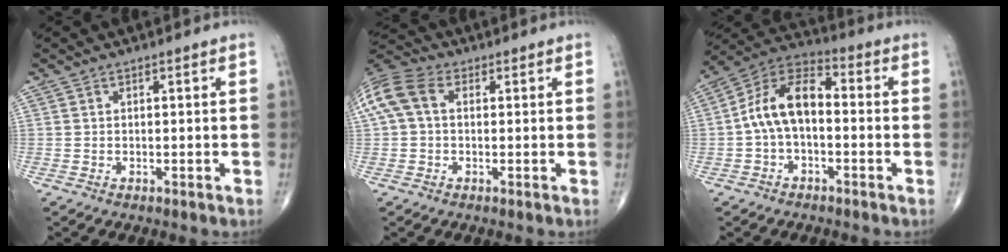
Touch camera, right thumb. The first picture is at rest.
{"total": 9.9, "force": [1.9, 6.7, 7.0], "torque": [-0.163, 0.034, 0.030]}
{"total": 11.1, "force": [-0.8, 6.4, 9.0], "torque": [-0.157, 0.039, -0.028]}